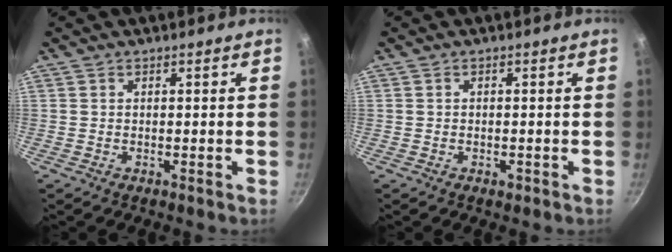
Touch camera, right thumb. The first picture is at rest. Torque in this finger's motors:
{"motor_torque": [-0.18, 0.03, 0.02, 0.44, -0.02]}